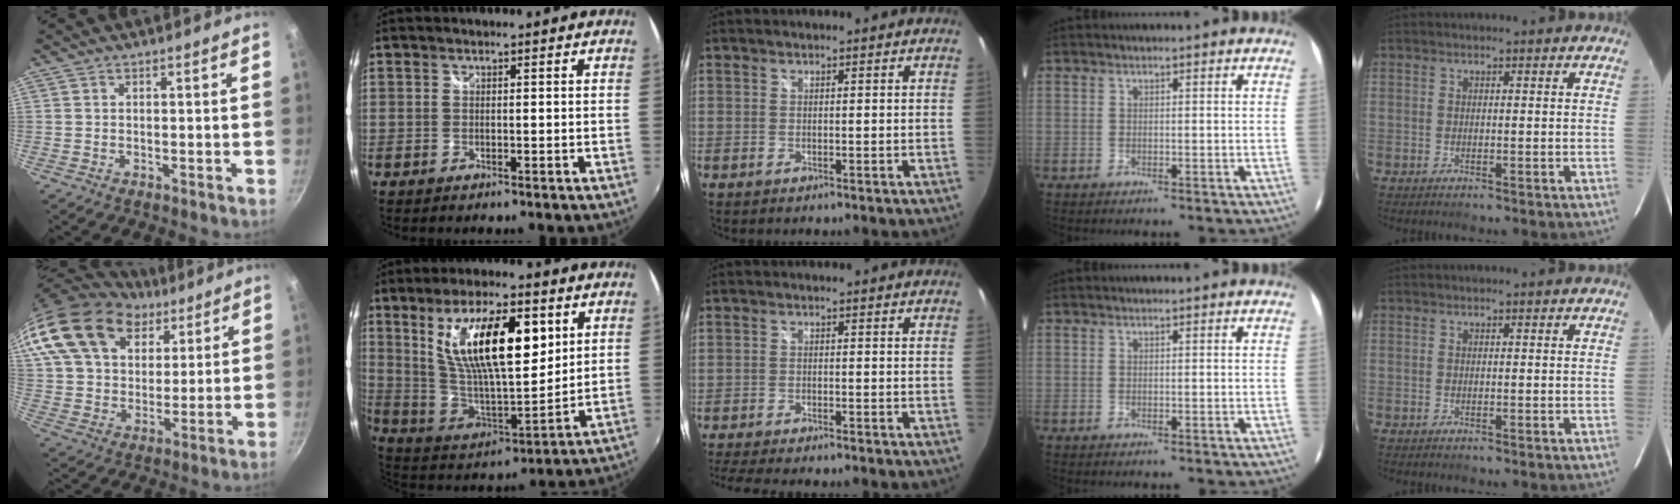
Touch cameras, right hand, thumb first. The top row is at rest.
{"thumb": {"total": 22.8, "force": [12.3, 15.2, 11.8], "torque": [-0.219, -0.006, 0.225]}, "index": {"total": 20.6, "force": [7.7, 7.4, 17.6], "torque": [-0.310, 0.000, 0.146]}, "middle": {"total": 9.3, "force": [-8.2, 0.9, 4.2], "torque": [-0.099, -0.023, -0.129]}}